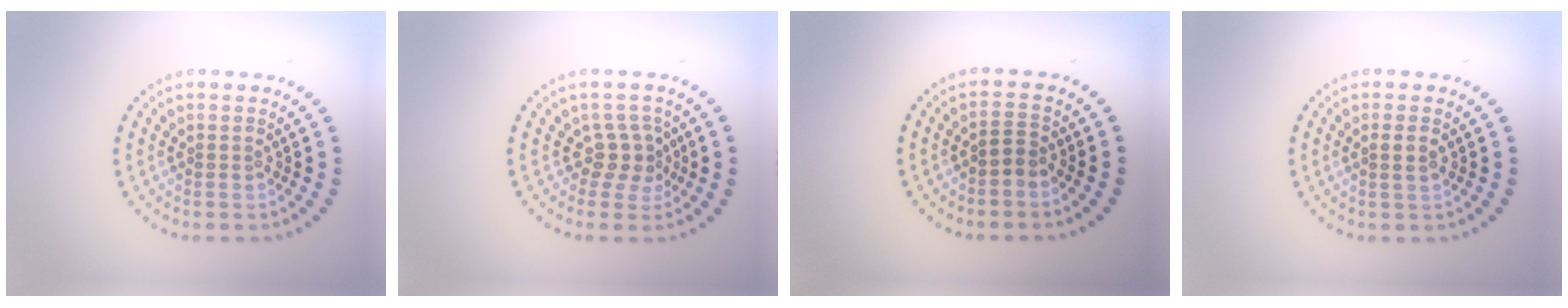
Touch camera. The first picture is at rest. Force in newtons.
{"total": 2.2, "press": 1.6, "slide": 1.5}
{"total": 1.3, "press": 1.0, "slide": 0.9}
{"total": 1.1, "press": 1.0, "slide": 0.5}